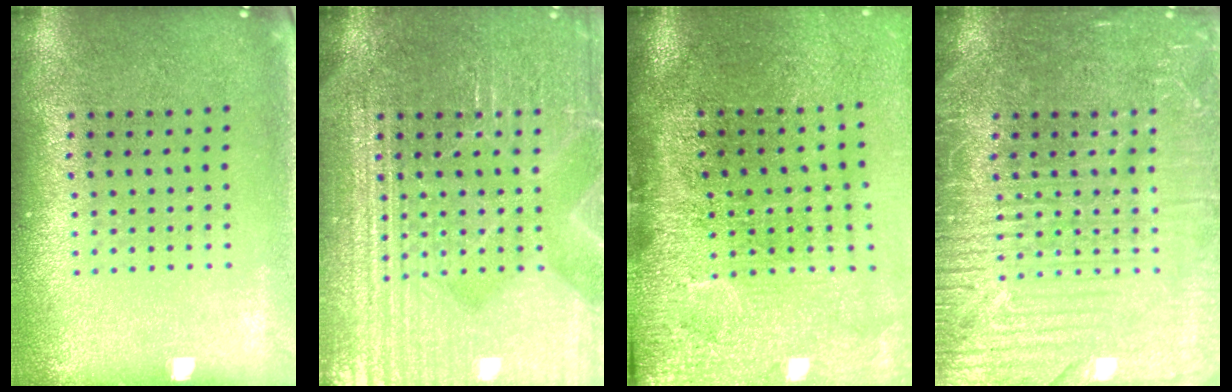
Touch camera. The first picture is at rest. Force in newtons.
{"total": 7.1, "press": 7.0, "slide": 1.1}
{"total": 4.8, "press": 3.7, "slide": 3.0}
{"total": 7.2, "press": 7.1, "slide": 0.9}